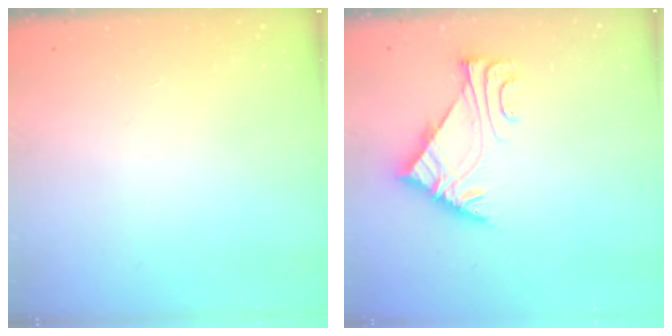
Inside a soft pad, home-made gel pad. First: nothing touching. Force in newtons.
{"total": 5.7, "press": 5.6, "slide": 0.9}